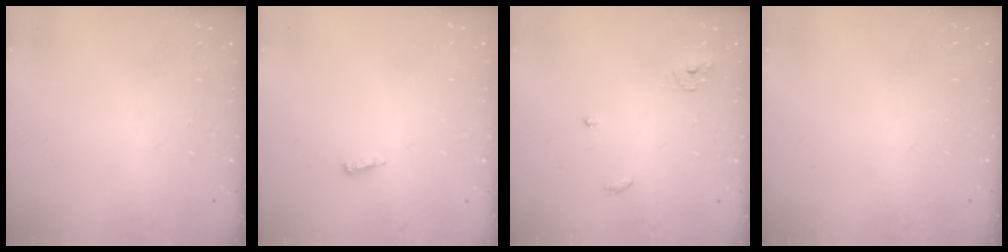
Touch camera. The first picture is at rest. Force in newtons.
{"total": 3.9, "press": 3.6, "slide": 1.5}
{"total": 3.9, "press": 3.9, "slide": 0.2}
{"total": 0.0}